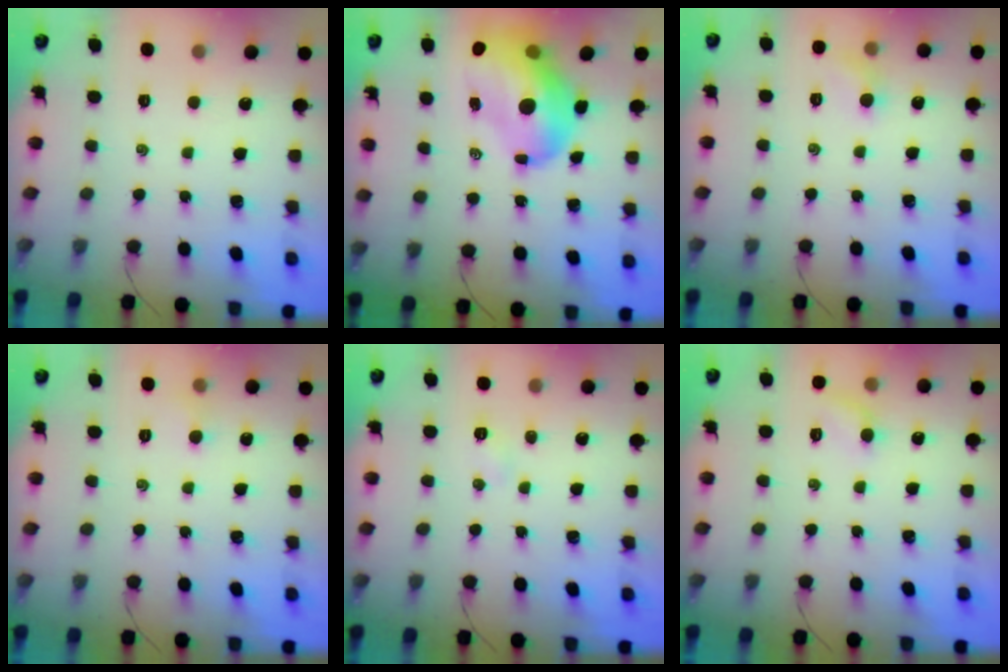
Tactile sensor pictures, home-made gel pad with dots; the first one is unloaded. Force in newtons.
{"total": 16.6, "press": 16.0, "slide": 4.7}
{"total": 6.0, "press": 5.7, "slide": 1.8}
{"total": 3.6, "press": 3.4, "slide": 1.2}
{"total": 2.4, "press": 2.3, "slide": 0.8}
{"total": 6.1, "press": 5.8, "slide": 1.9}